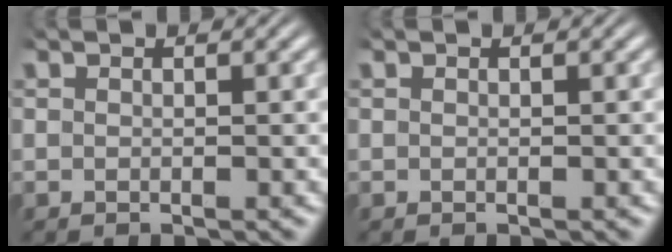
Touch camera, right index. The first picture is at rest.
{"total": 0.0}